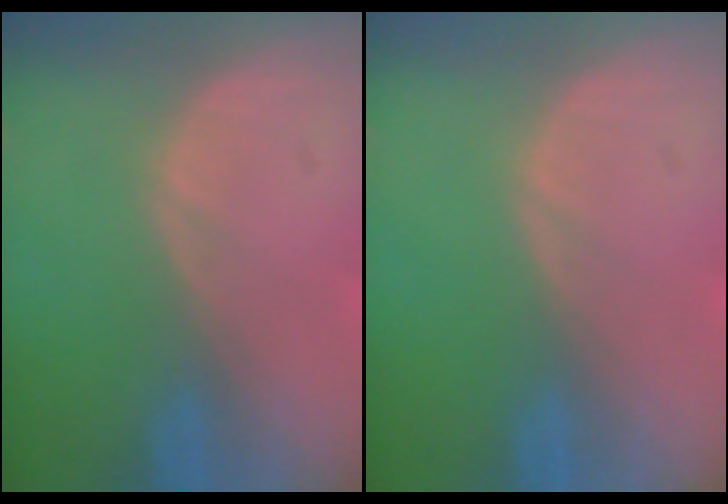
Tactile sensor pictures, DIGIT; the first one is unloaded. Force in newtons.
{"total": 0.0}